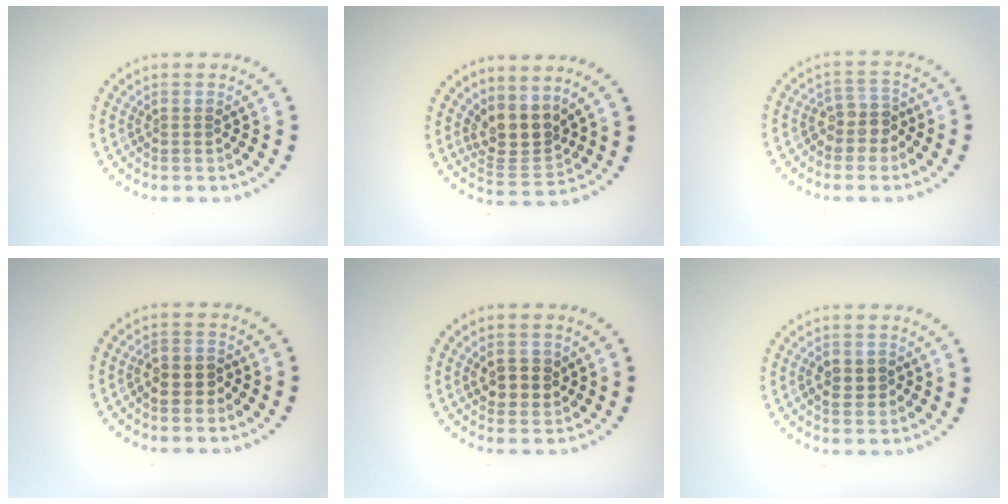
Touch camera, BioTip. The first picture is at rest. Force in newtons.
{"total": 3.5, "press": 2.7, "slide": 2.3}
{"total": 2.5, "press": 2.1, "slide": 1.3}
{"total": 2.5, "press": 2.4, "slide": 0.8}
{"total": 2.5, "press": 2.5, "slide": 0.5}
{"total": 2.2, "press": 2.2, "slide": 0.2}